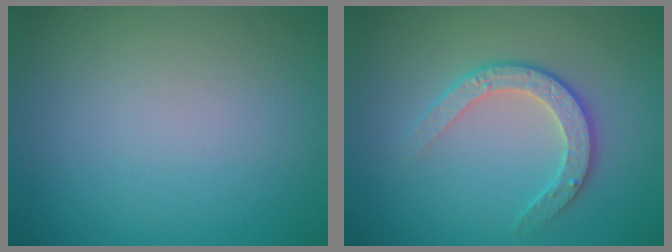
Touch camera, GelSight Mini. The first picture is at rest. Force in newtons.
{"total": 3.0, "press": 2.7, "slide": 1.3}